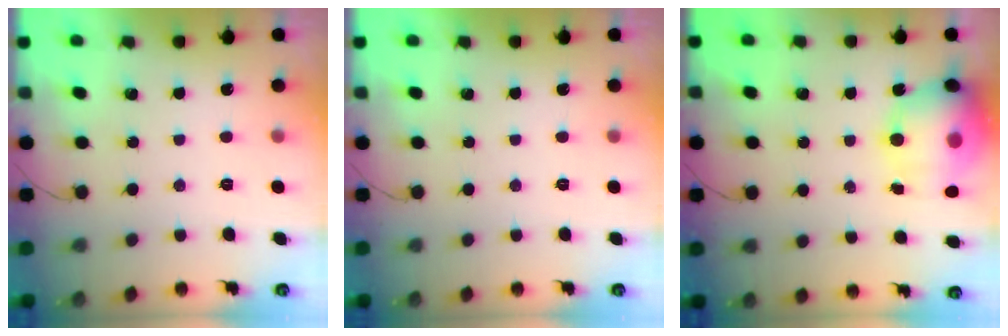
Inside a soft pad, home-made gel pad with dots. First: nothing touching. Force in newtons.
{"total": 0.0}
{"total": 18.0, "press": 17.5, "slide": 4.2}